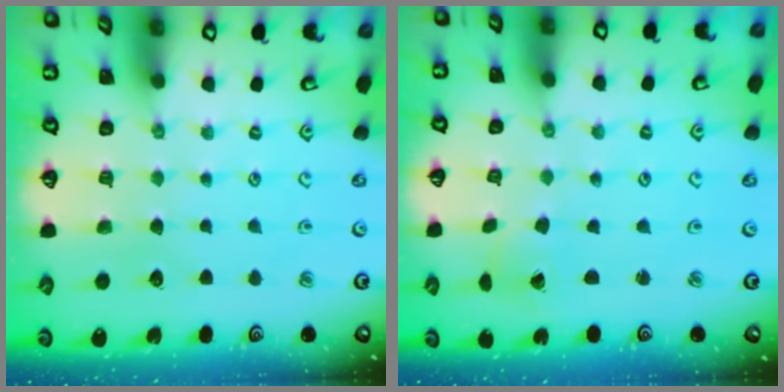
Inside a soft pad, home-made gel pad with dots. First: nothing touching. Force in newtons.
{"total": 1.1, "press": 1.1, "slide": 0.0}